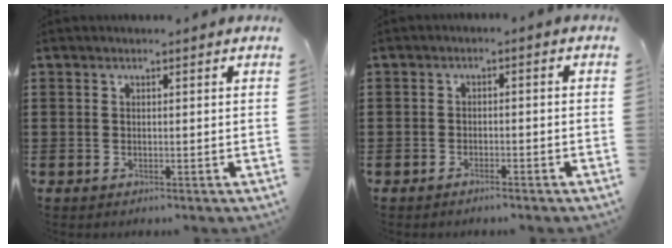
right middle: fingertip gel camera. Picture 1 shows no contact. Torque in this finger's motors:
{"motor_torque": [-0.18, -0.16, 0.06, -0.01]}